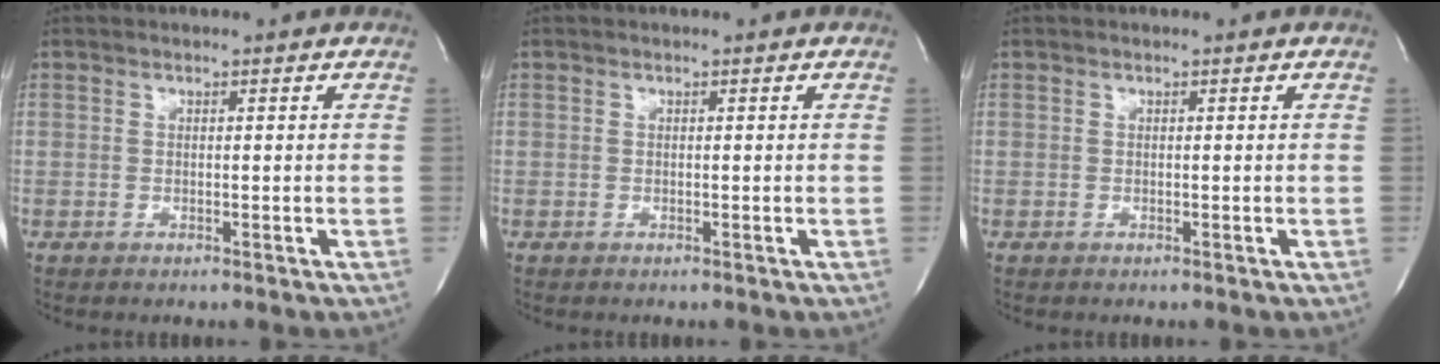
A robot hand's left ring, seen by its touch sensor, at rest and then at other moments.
{"total": 0.0}
{"total": 0.0}